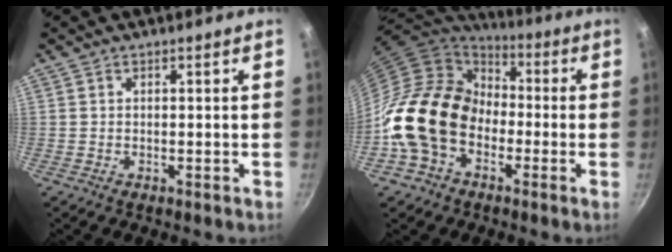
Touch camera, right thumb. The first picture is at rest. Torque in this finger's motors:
{"motor_torque": [2.45, 2.56, 1.39, -1.39, 0.31]}